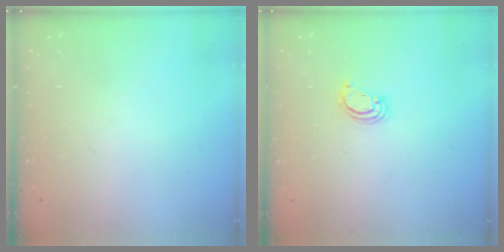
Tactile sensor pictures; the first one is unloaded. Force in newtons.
{"total": 2.1, "press": 2.1, "slide": 0.1}